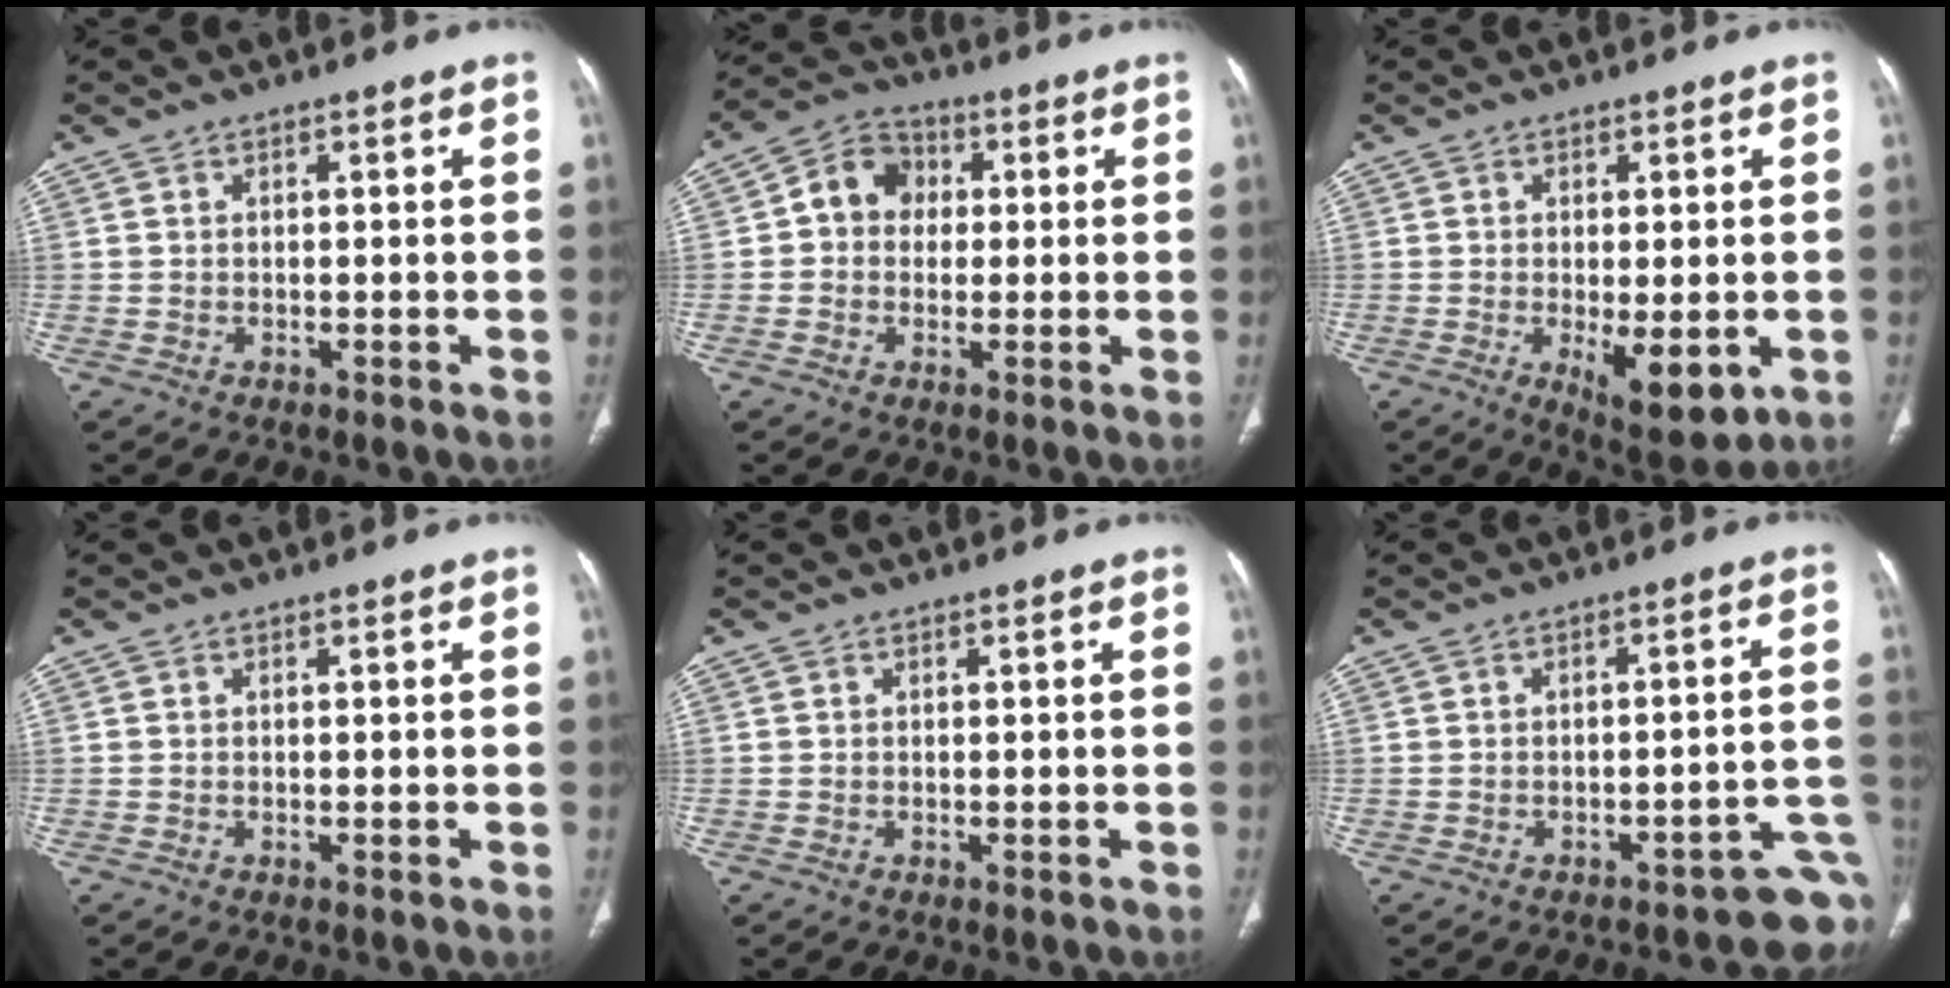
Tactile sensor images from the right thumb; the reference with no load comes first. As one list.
[{"total": 8.2, "force": [0.8, 7.0, 4.1], "torque": [-0.044, 0.020, -0.001]}, {"total": 9.0, "force": [-2.3, 3.7, 7.9], "torque": [-0.108, -0.020, -0.024]}, {"total": 0.0}, {"total": 0.0}, {"total": 9.4, "force": [-5.8, 3.7, 6.4], "torque": [-0.046, 0.055, -0.070]}]